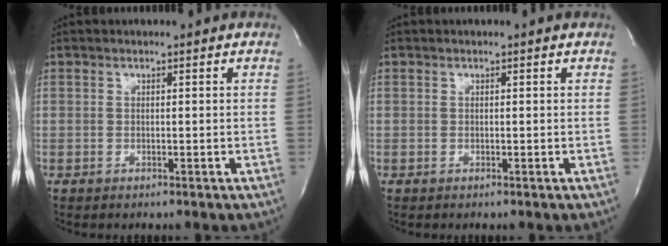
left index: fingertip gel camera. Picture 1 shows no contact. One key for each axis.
{"total": 0.0}